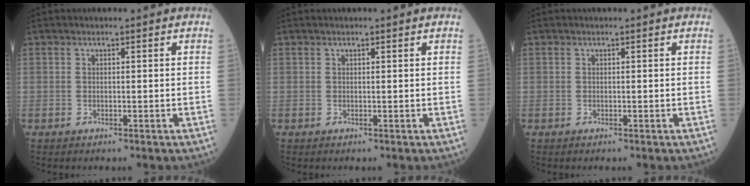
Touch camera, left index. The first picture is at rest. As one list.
[{"total": 0.0}, {"total": 0.0}]